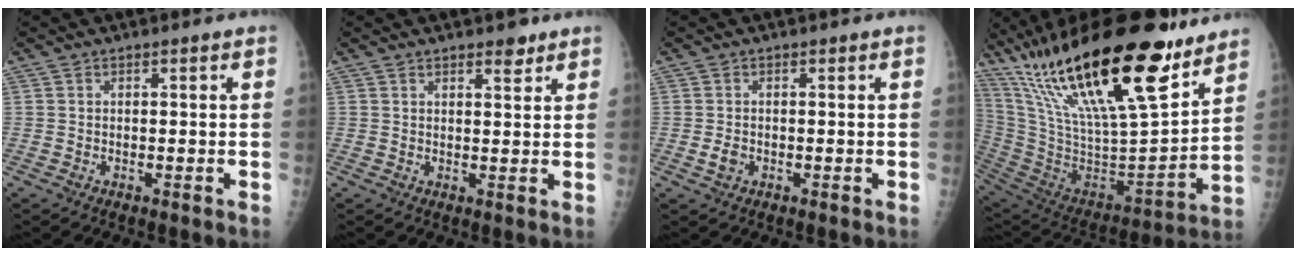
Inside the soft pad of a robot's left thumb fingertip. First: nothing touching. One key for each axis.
{"total": 3.0, "fx": 2.2, "fy": 1.3, "fz": 1.6, "tx": -0.011, "ty": -0.012, "tz": 0.030}
{"total": 1.9, "fx": -0.5, "fy": 1.4, "fz": 1.1, "tx": -0.016, "ty": 0.001, "tz": -0.006}
{"total": 34.6, "fx": 22.5, "fy": 9.6, "fz": 24.5, "tx": -0.417, "ty": -0.070, "tz": 0.388}